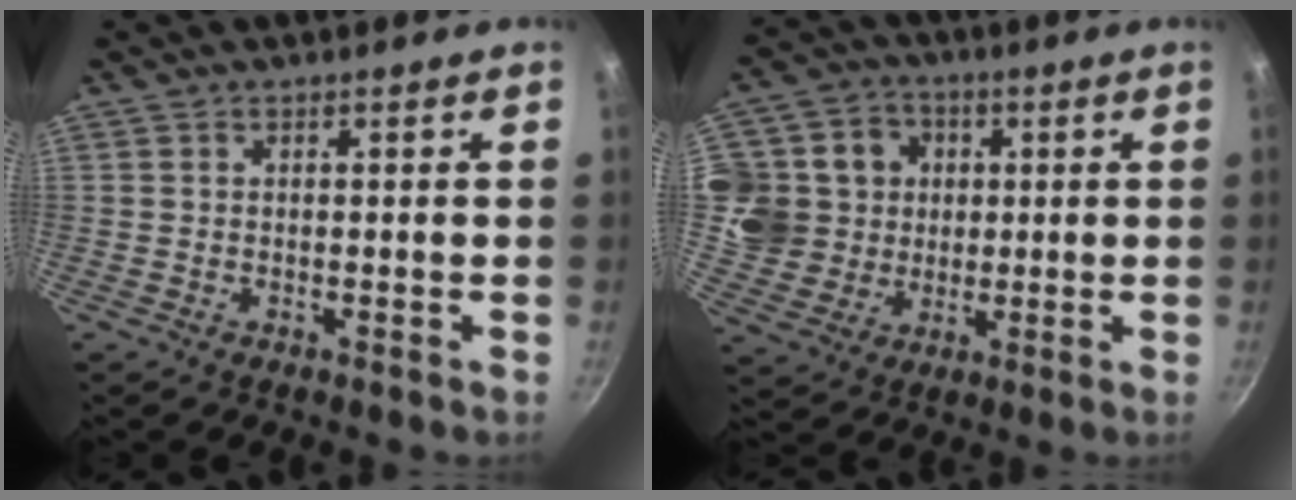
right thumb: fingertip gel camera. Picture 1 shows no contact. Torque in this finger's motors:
{"motor_torque": [0.22, 0.44, 0.12, 0.11, 0.07]}